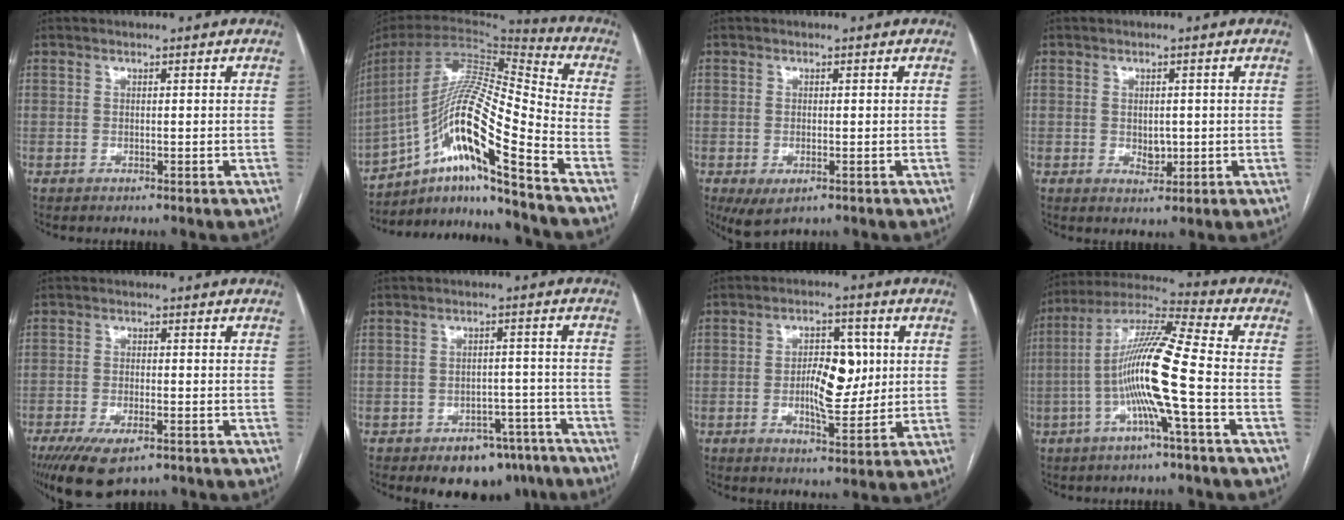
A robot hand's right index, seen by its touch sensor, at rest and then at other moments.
{"total": 19.5, "force": [-11.6, 0.1, 15.7], "torque": [-0.315, 0.000, -0.211]}
{"total": 3.8, "force": [-1.7, 1.6, 3.1], "torque": [-0.054, -0.009, -0.017]}
{"total": 2.6, "force": [-0.1, 1.7, 1.9], "torque": [-0.028, -0.004, 0.005]}
{"total": 8.7, "force": [-5.7, 2.9, 5.9], "torque": [-0.101, -0.017, -0.093]}
{"total": 10.0, "force": [-7.5, 5.5, 3.6], "torque": [-0.015, 0.029, -0.100]}
{"total": 8.7, "force": [0.3, 3.7, 7.8], "torque": [-0.131, 0.008, 0.008]}
{"total": 13.6, "force": [-3.0, -0.6, 13.3], "torque": [-0.256, 0.010, -0.068]}